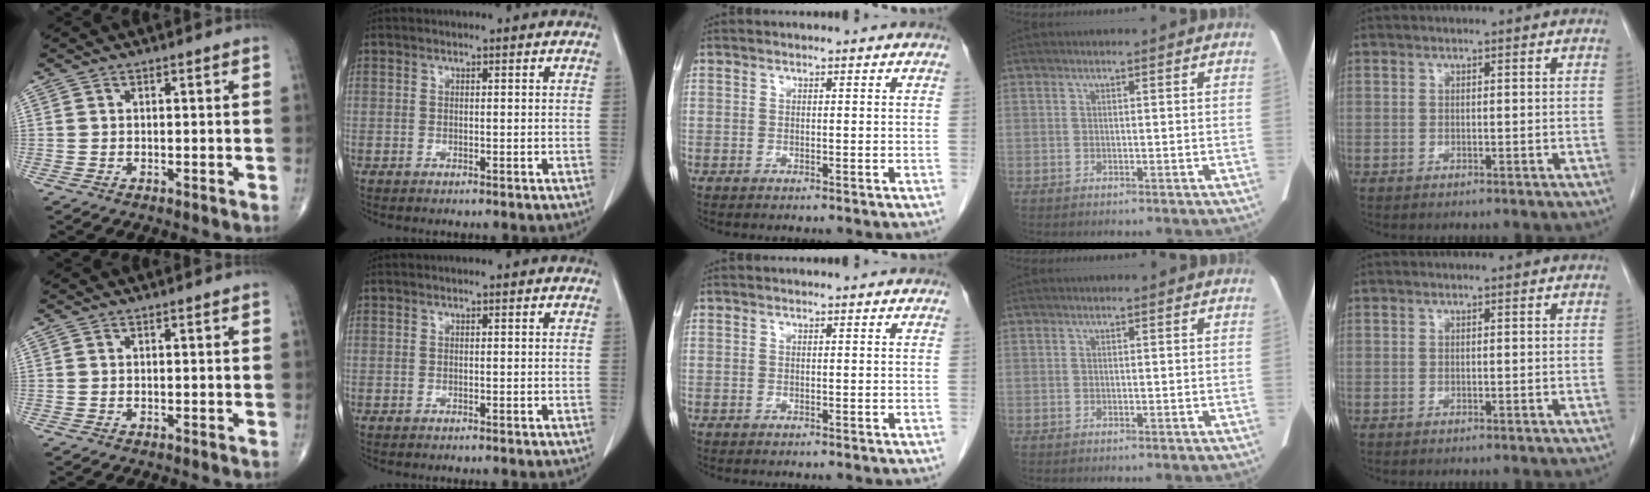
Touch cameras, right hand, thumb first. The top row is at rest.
{}